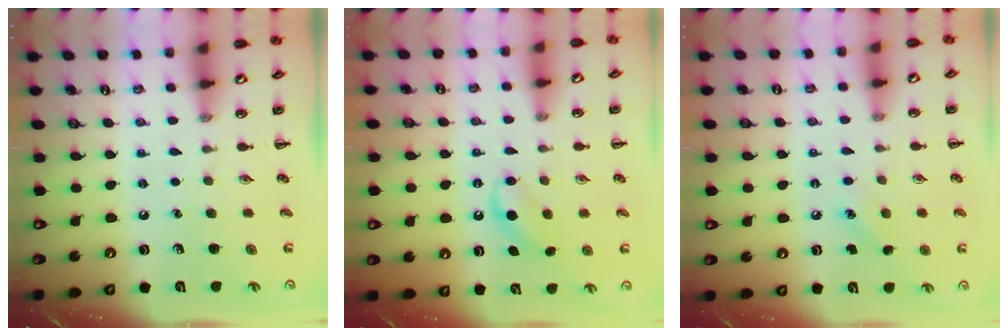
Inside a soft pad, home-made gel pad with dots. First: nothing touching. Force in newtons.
{"total": 4.7, "press": 4.4, "slide": 1.4}
{"total": 6.9, "press": 6.6, "slide": 2.1}